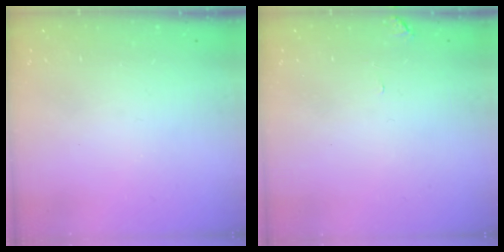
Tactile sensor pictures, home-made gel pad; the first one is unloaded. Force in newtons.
{"total": 0.0}